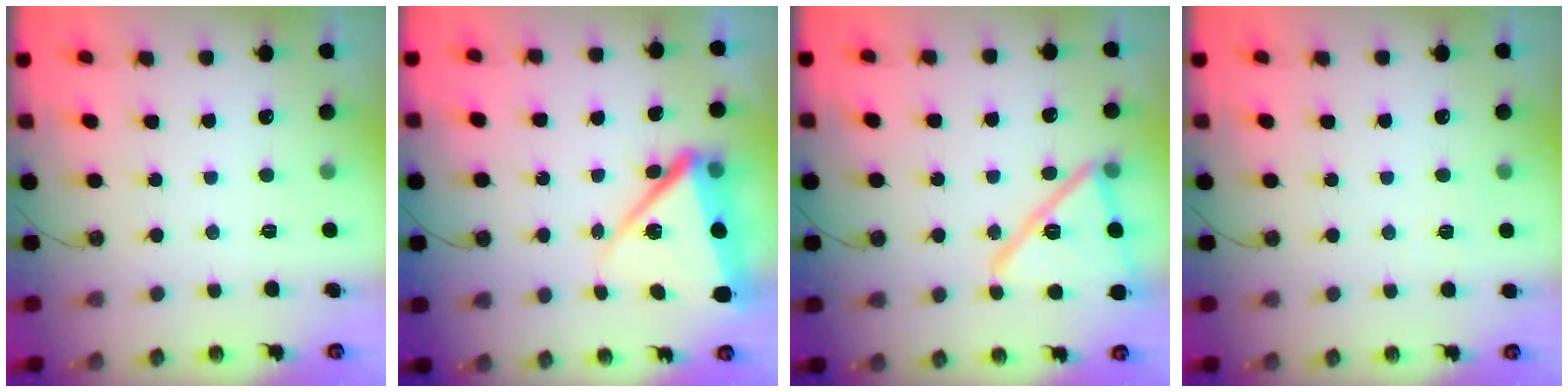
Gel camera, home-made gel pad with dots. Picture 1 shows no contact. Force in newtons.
{"total": 13.0, "press": 10.5, "slide": 7.7}
{"total": 17.7, "press": 17.7, "slide": 0.7}
{"total": 2.4, "press": 2.3, "slide": 0.6}